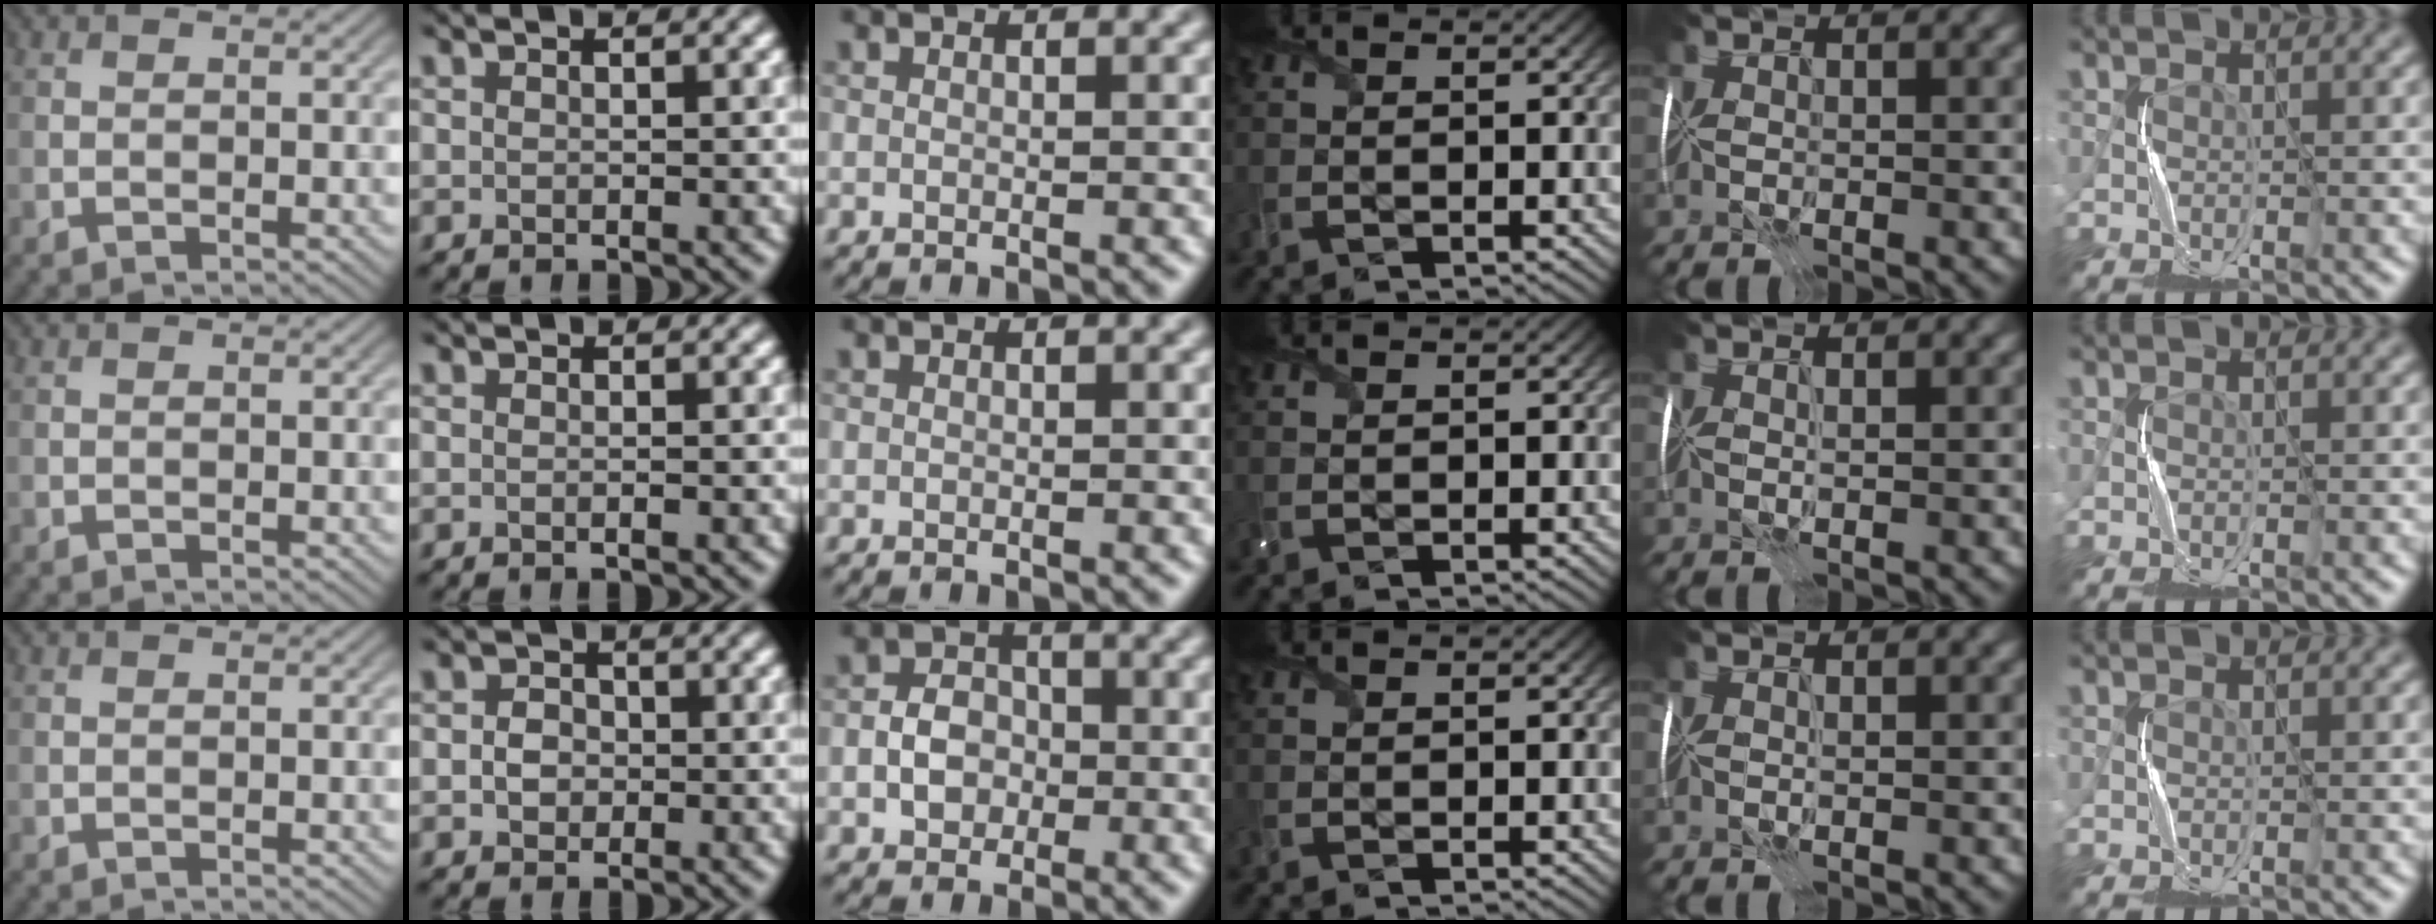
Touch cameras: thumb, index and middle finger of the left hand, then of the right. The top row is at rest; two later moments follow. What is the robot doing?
{"motion": "fold", "object": "plastic wrap"}